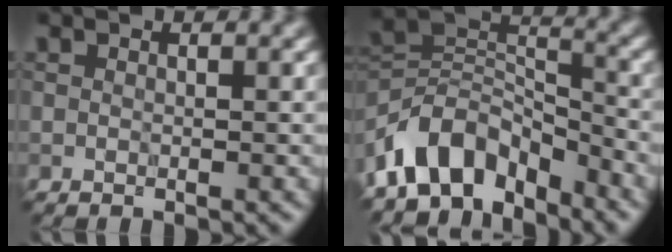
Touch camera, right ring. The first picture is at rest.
{"total": 8.7, "force": [-5.9, 4.8, 4.2], "torque": [-0.056, 0.006, -0.119]}